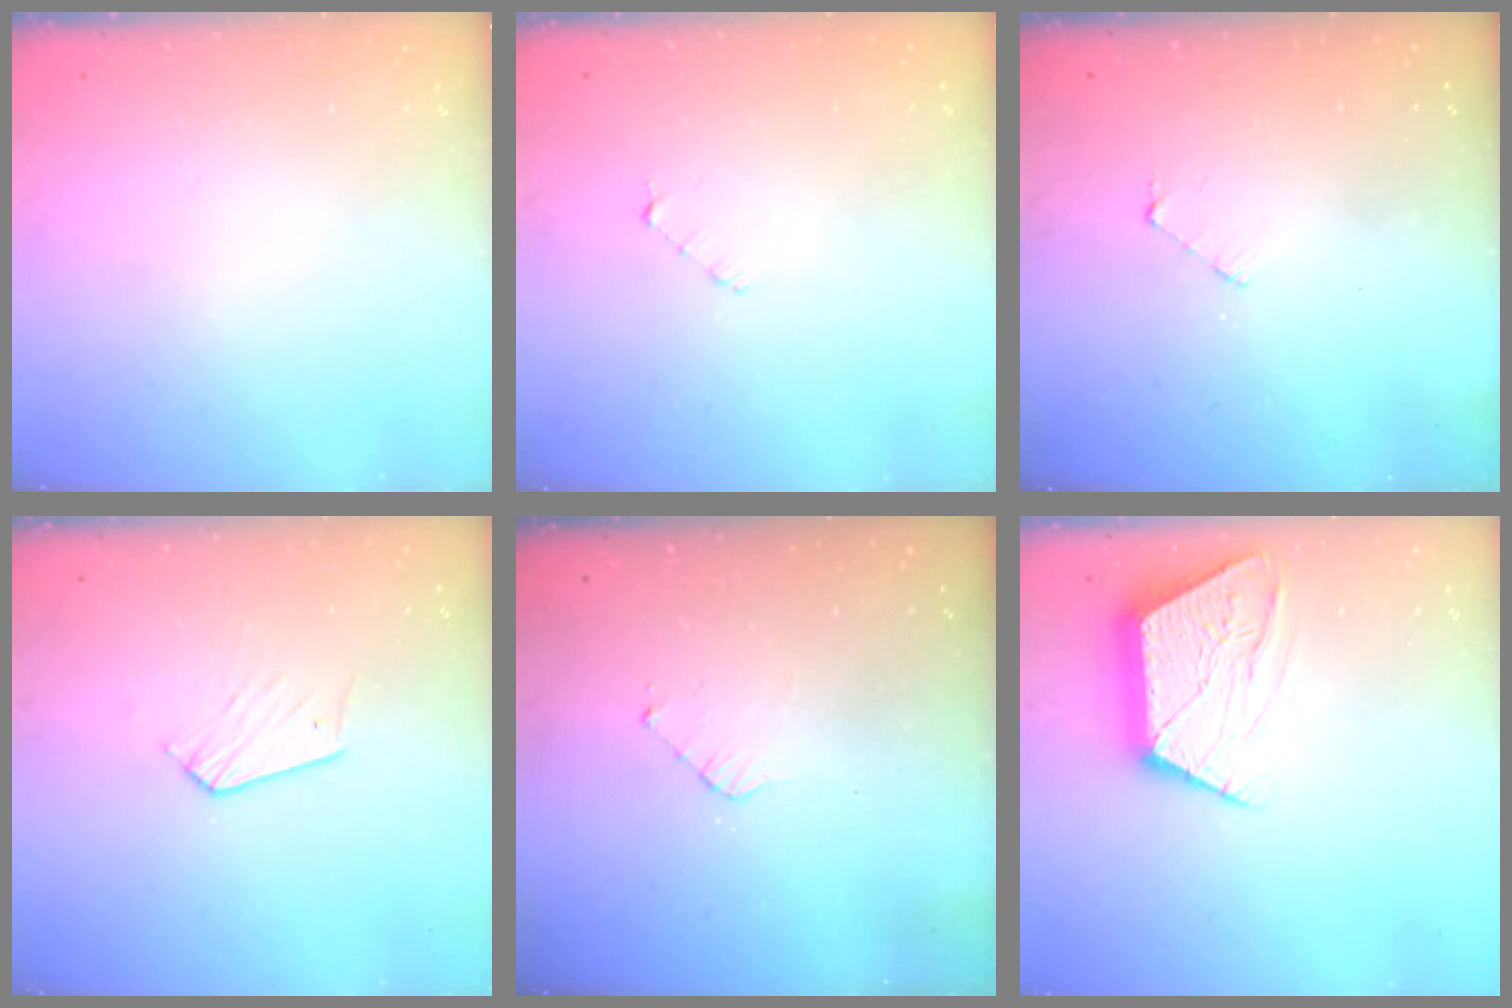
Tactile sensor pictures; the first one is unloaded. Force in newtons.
{"total": 3.9, "press": 3.9, "slide": 0.4}
{"total": 1.9, "press": 1.9, "slide": 0.2}
{"total": 4.7, "press": 4.7, "slide": 0.4}
{"total": 2.8, "press": 2.8, "slide": 0.2}
{"total": 11.7, "press": 11.7, "slide": 0.5}